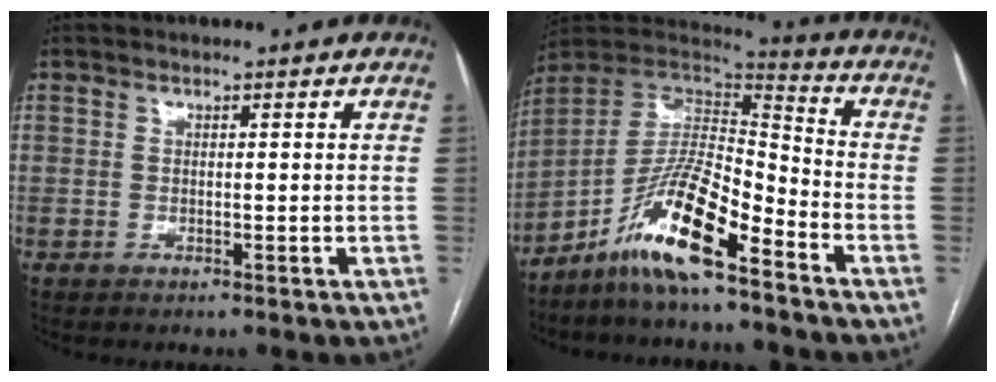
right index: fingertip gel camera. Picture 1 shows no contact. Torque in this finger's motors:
{"motor_torque": [1.09, -0.97, 0.20, 0.02]}